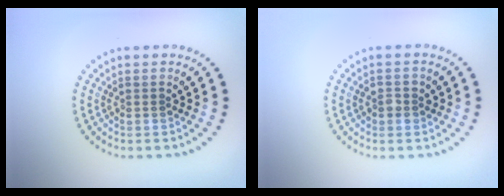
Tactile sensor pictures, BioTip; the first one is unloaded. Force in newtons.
{"total": 1.4, "press": 1.4, "slide": 0.2}